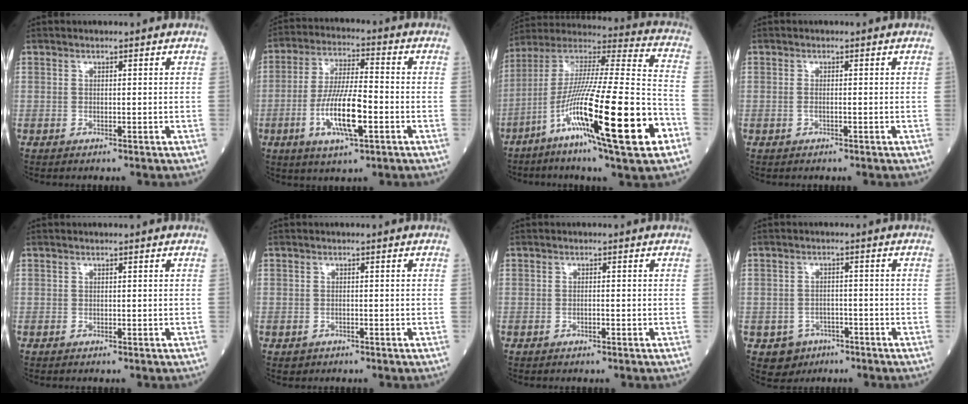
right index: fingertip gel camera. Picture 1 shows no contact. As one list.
[{"total": 11.1, "force": [-3.4, 2.2, 10.3], "torque": [-0.198, -0.003, -0.061]}, {"total": 27.2, "force": [-10.6, 2.0, 25.0], "torque": [-0.421, -0.039, -0.183]}, {"total": 0.8, "force": [-0.2, 0.2, 0.7], "torque": [-0.015, 0.001, -0.005]}, {"total": 0.0}, {"total": 1.1, "force": [-0.6, 0.9, 0.0], "torque": [-0.004, 0.004, -0.008]}, {"total": 0.8, "force": [-0.4, 0.1, 0.7], "torque": [-0.014, 0.000, -0.005]}, {"total": 4.3, "force": [-2.1, 3.7, 0.2], "torque": [-0.002, 0.012, -0.027]}]